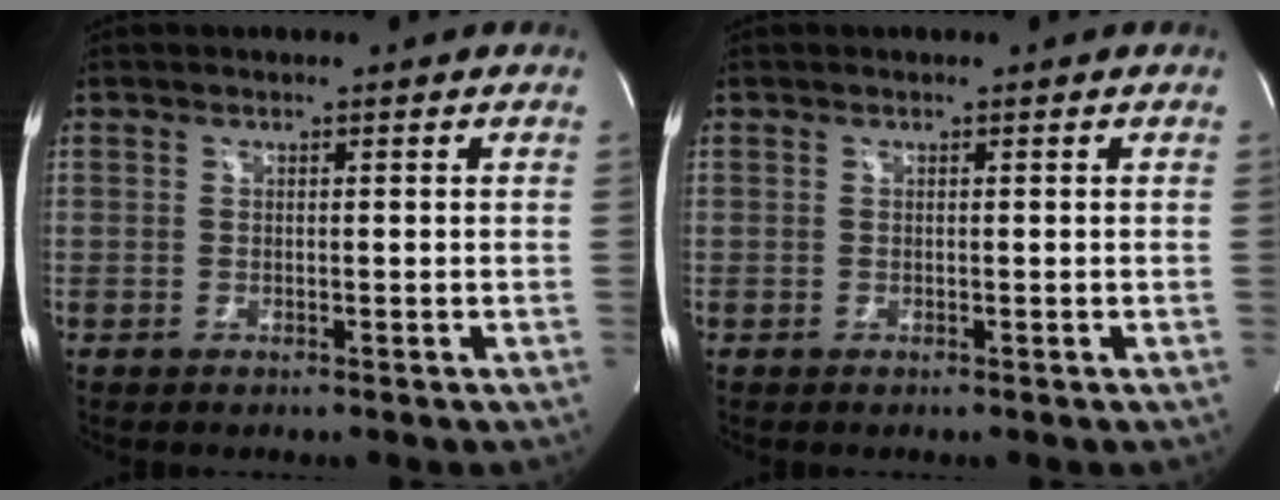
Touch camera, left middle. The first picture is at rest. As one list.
[{"total": 0.0}]